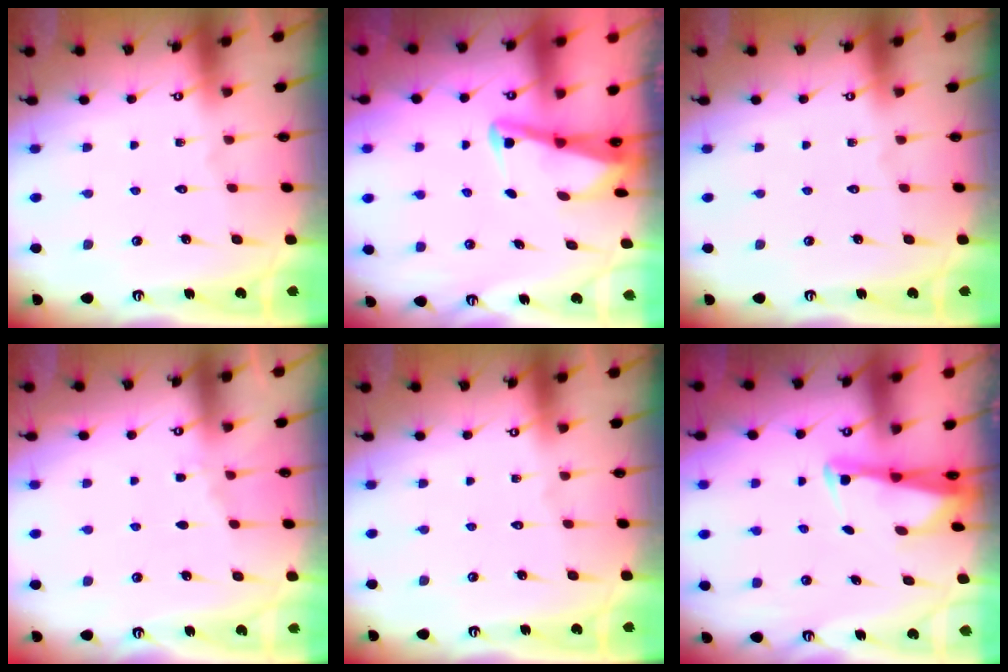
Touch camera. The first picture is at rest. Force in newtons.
{"total": 3.0, "press": 3.0, "slide": 0.3}
{"total": 0.0}
{"total": 3.0, "press": 2.9, "slide": 0.5}
{"total": 0.0}
{"total": 2.6, "press": 2.5, "slide": 0.6}